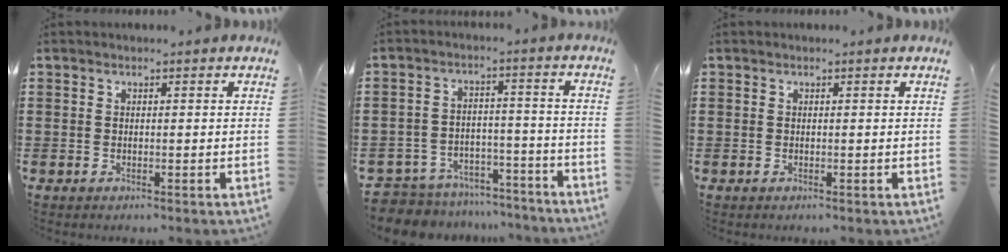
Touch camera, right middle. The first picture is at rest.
{"total": 6.4, "force": [-6.3, 1.2, 0.2], "torque": [-0.016, 0.015, -0.132]}
{"total": 0.0}